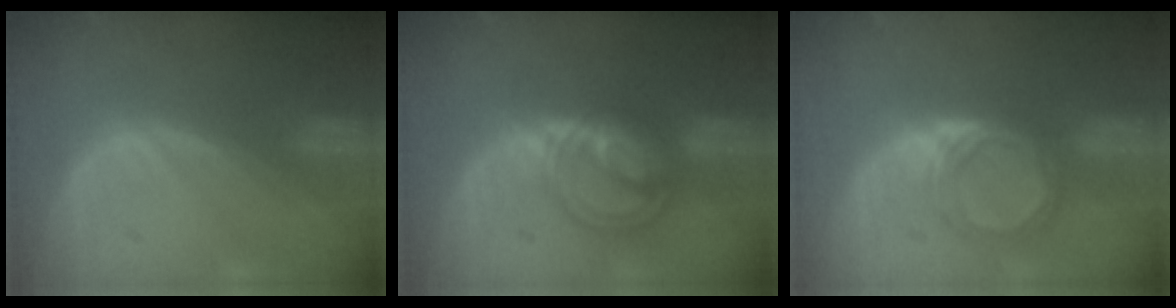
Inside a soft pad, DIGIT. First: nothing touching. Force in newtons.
{"total": 6.2, "press": 6.2, "slide": 0.2}
{"total": 5.4, "press": 4.8, "slide": 2.5}